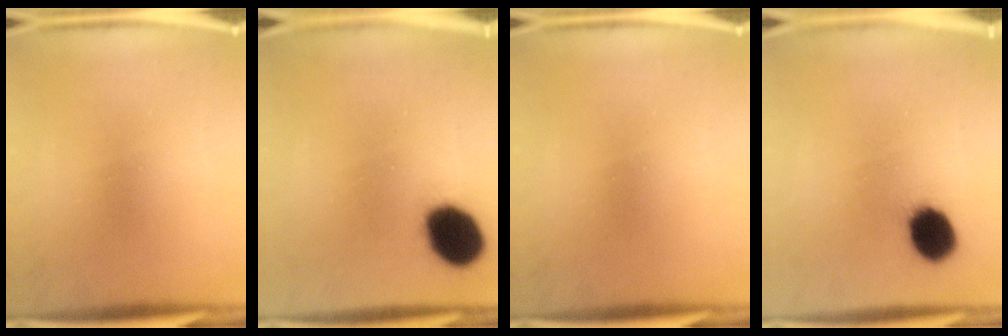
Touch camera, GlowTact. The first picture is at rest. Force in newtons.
{"total": 15.0}
{"total": 0.0}
{"total": 10.6}